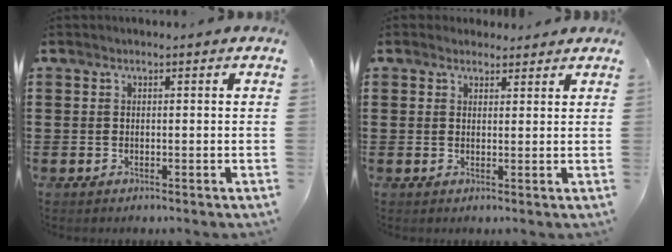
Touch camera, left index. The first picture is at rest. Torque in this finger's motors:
{"motor_torque": [1.06, -1.08, 0.33, 0.01]}